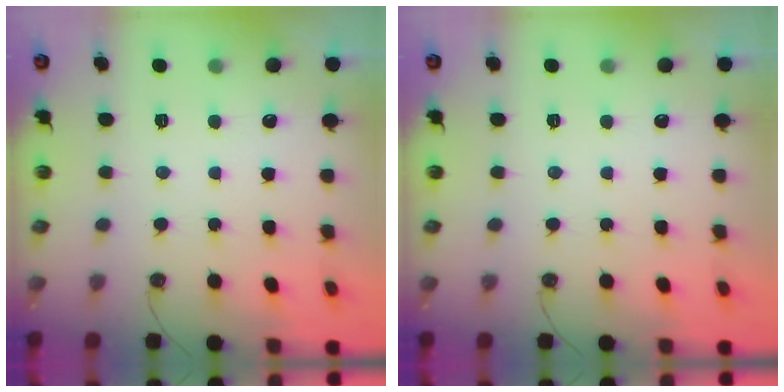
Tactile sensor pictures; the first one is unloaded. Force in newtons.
{"total": 0.0}